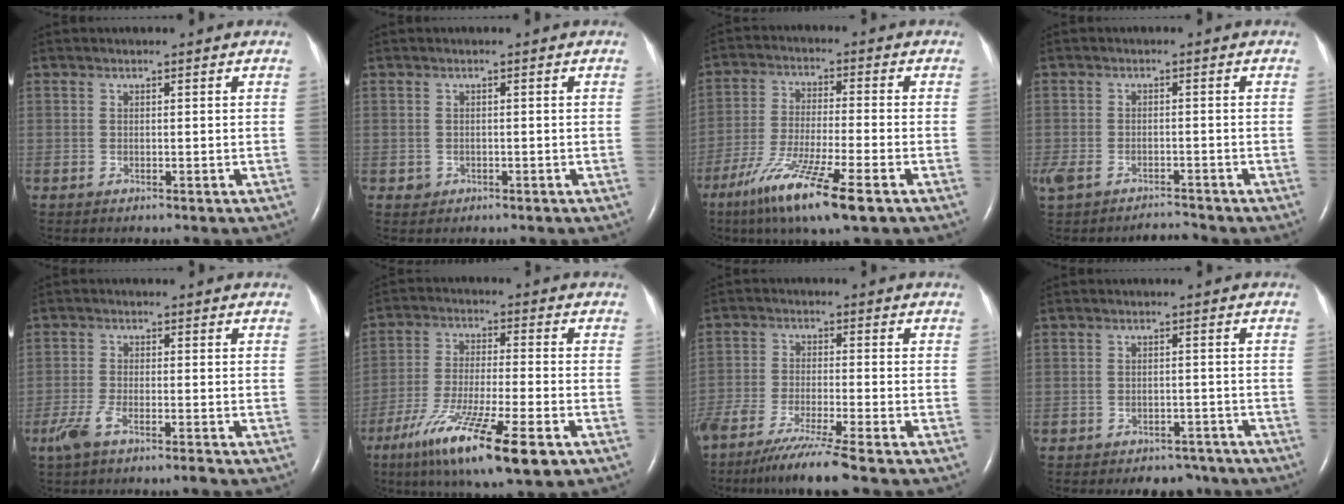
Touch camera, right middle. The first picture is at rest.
{"total": 1.0, "force": [-0.4, 0.9, 0.0], "torque": [-0.002, 0.003, -0.004]}
{"total": 12.6, "force": [-7.3, 0.5, 10.2], "torque": [-0.201, -0.035, -0.130]}
{"total": 5.3, "force": [-4.5, 2.0, 2.1], "torque": [-0.051, 0.004, -0.080]}
{"total": 4.2, "force": [-3.0, 0.3, 2.8], "torque": [-0.064, -0.008, -0.063]}
{"total": 15.6, "force": [-8.8, 1.5, 12.8], "torque": [-0.229, -0.040, -0.150]}
{"total": 9.9, "force": [-7.9, -1.0, 5.9], "torque": [-0.099, -0.035, -0.134]}
{"total": 5.9, "force": [-5.0, 2.9, 1.1], "torque": [-0.011, 0.013, -0.061]}